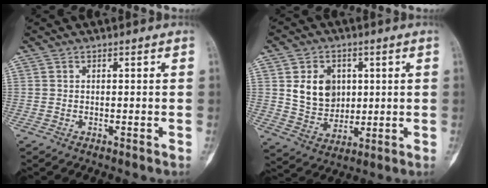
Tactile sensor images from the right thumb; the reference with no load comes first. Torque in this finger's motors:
{"motor_torque": [0.21, 0.42, 0.37, -0.07, 0.01]}